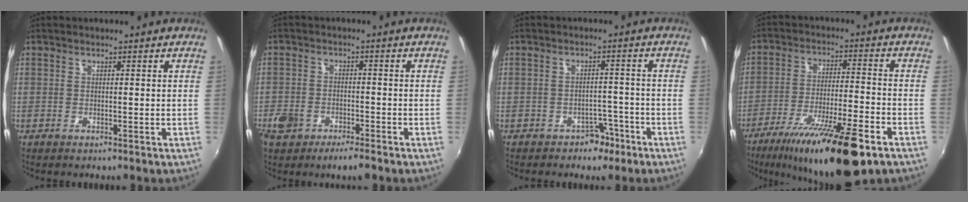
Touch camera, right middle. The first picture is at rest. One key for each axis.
{"total": 6.6, "fx": -4.5, "fy": 2.9, "fz": 3.8, "tx": -0.097, "ty": -0.013, "tz": -0.086}
{"total": 3.9, "fx": -2.8, "fy": 2.4, "fz": 1.1, "tx": -0.023, "ty": 0.008, "tz": -0.035}
{"total": 19.1, "fx": -12.5, "fy": 2.8, "fz": 14.1, "tx": -0.249, "ty": -0.033, "tz": -0.204}